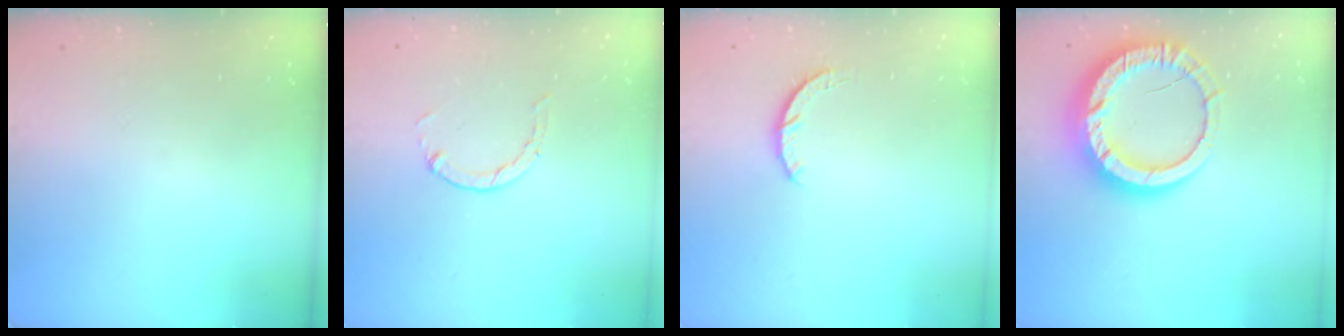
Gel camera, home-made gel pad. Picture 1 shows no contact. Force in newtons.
{"total": 0.6, "press": 0.6, "slide": 0.2}
{"total": 3.0, "press": 3.0, "slide": 0.4}
{"total": 16.2, "press": 16.2, "slide": 1.5}